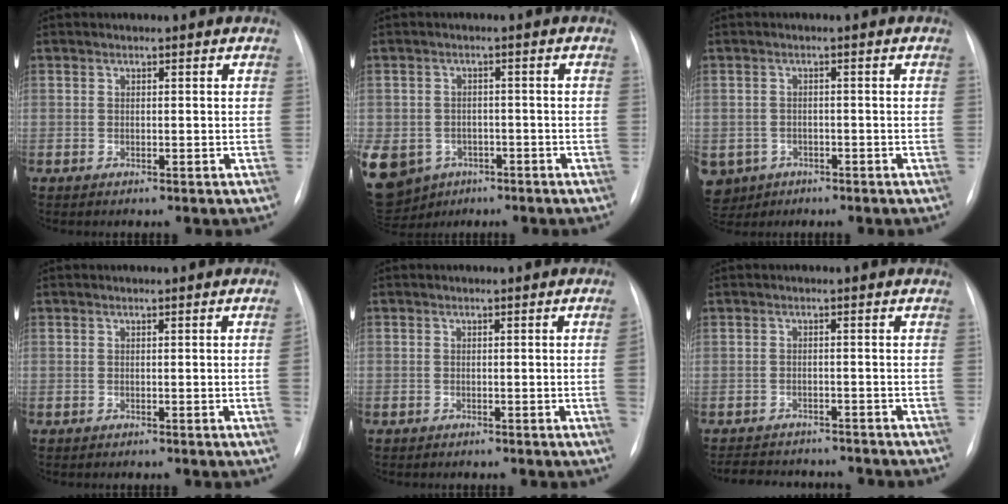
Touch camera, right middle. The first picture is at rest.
{"total": 18.2, "force": [-8.5, 14.5, 6.9], "torque": [-0.231, -0.005, -0.115]}
{"total": 7.5, "force": [-3.8, 6.3, 1.4], "torque": [-0.048, 0.004, -0.053]}
{"total": 1.5, "force": [-0.2, -0.4, 1.4], "torque": [-0.023, 0.000, -0.001]}
{"total": 1.7, "force": [-0.4, -0.3, 1.7], "torque": [-0.029, 0.001, -0.006]}
{"total": 9.2, "force": [-8.5, 2.8, 2.4], "torque": [-0.044, 0.003, -0.108]}